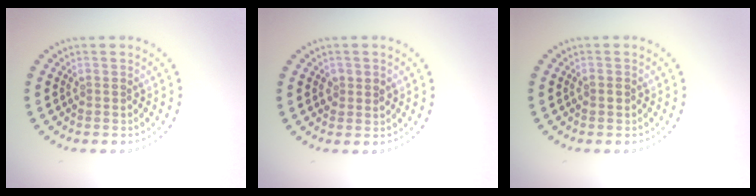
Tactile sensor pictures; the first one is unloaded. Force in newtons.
{"total": 1.5, "press": 1.4, "slide": 0.3}
{"total": 0.8, "press": 0.8, "slide": 0.1}